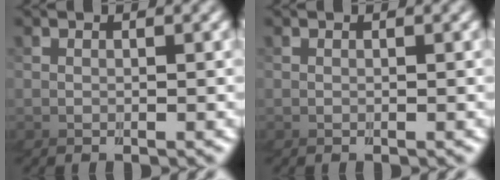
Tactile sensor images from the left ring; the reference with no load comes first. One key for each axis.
{"total": 0.0}